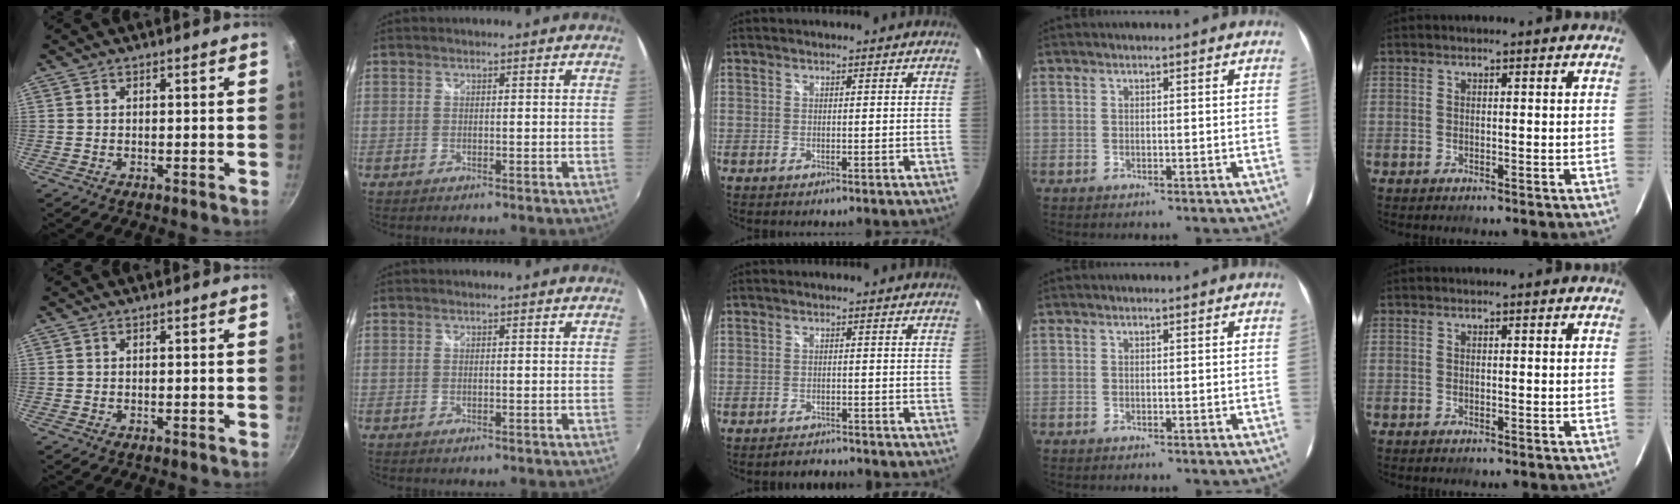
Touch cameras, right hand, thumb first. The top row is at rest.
{"middle": {"total": 2.6, "force": [-2.5, 0.6, 0.3], "torque": [-0.011, -0.004, -0.038]}}